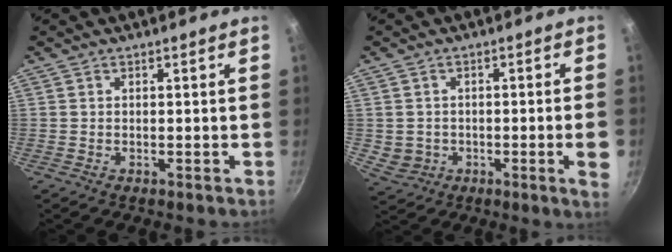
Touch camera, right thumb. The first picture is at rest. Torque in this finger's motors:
{"motor_torque": [3.64, 1.39, 0.86, -1.91, 0.76]}